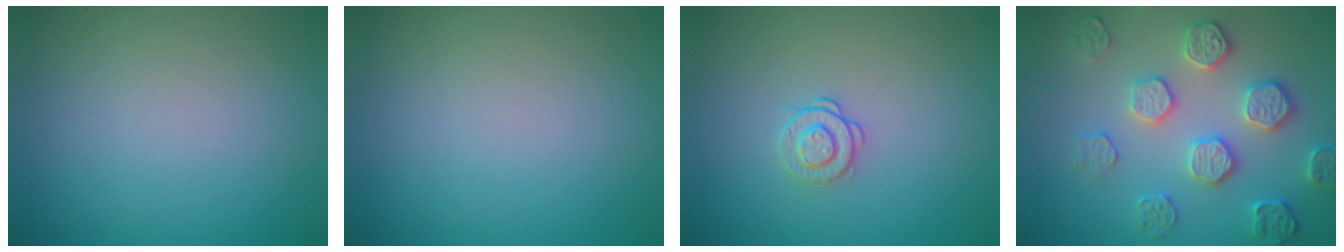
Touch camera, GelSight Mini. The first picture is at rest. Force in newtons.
{"total": 0.0}
{"total": 1.6, "press": 1.2, "slide": 1.0}
{"total": 3.9, "press": 3.6, "slide": 1.7}